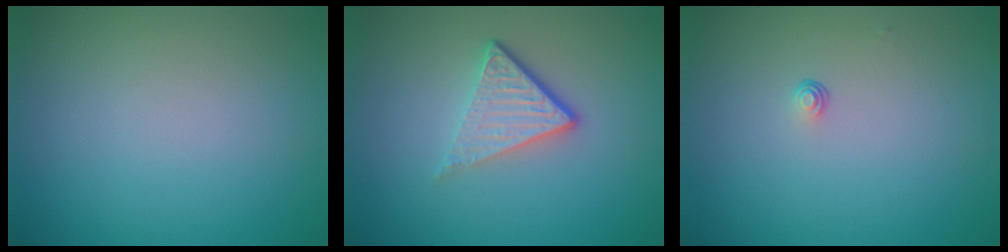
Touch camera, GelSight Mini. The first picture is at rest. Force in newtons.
{"total": 4.1, "press": 2.6, "slide": 3.2}
{"total": 0.6, "press": 0.3, "slide": 0.5}